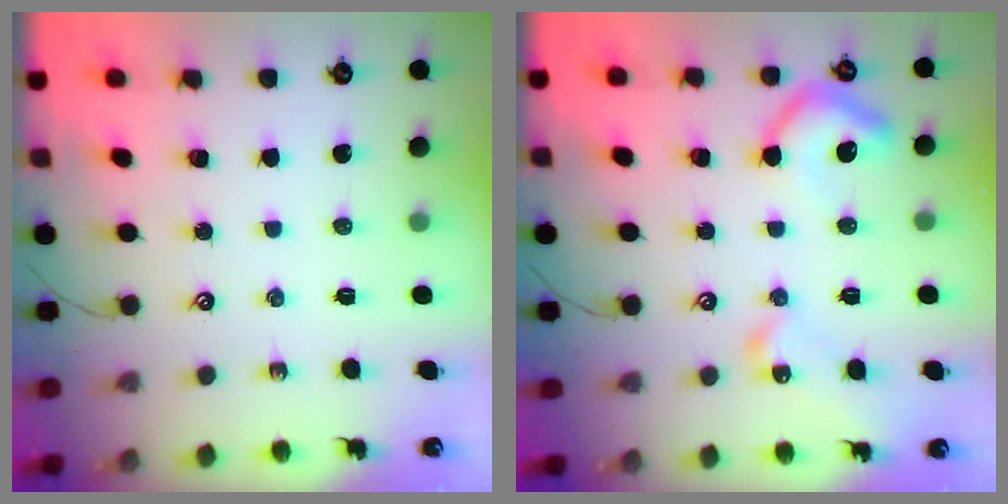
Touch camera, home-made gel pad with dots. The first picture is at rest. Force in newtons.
{"total": 11.3, "press": 11.2, "slide": 1.0}